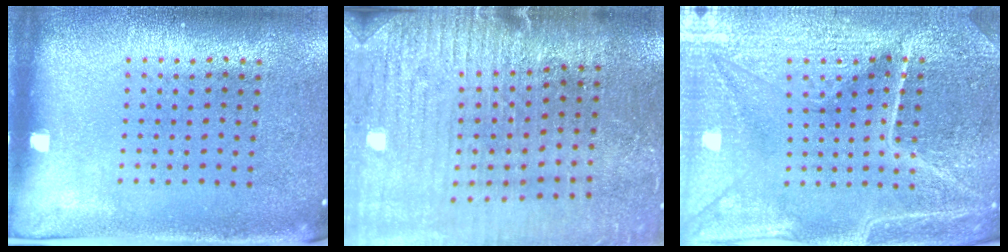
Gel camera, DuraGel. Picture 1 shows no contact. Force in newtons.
{"total": 2.9, "press": 2.9, "slide": 0.6}
{"total": 5.2, "press": 4.9, "slide": 1.9}